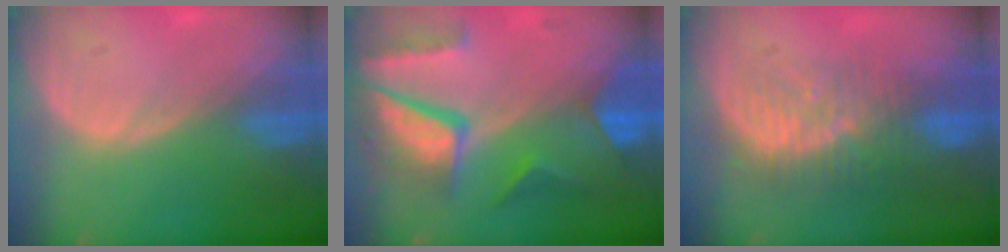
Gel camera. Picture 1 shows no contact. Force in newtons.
{"total": 10.3, "press": 8.8, "slide": 5.4}
{"total": 8.3, "press": 7.7, "slide": 3.0}